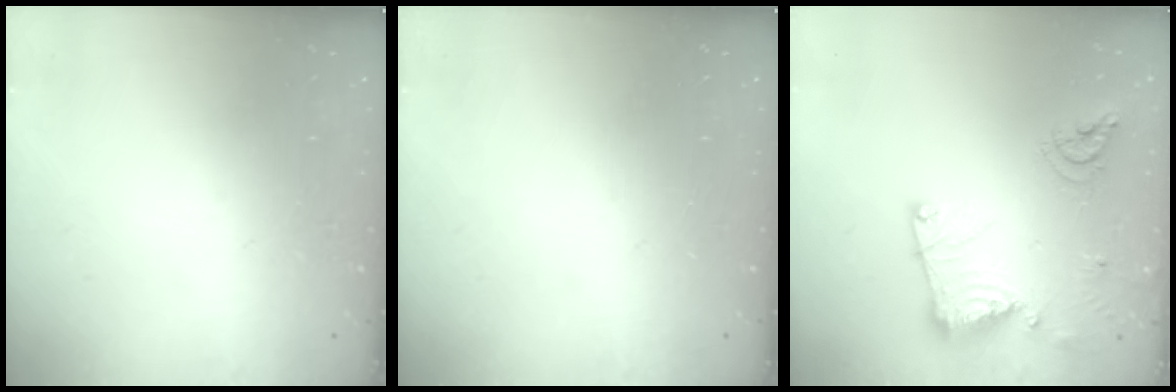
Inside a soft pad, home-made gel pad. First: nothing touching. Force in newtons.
{"total": 0.0}
{"total": 15.2, "press": 15.1, "slide": 1.8}